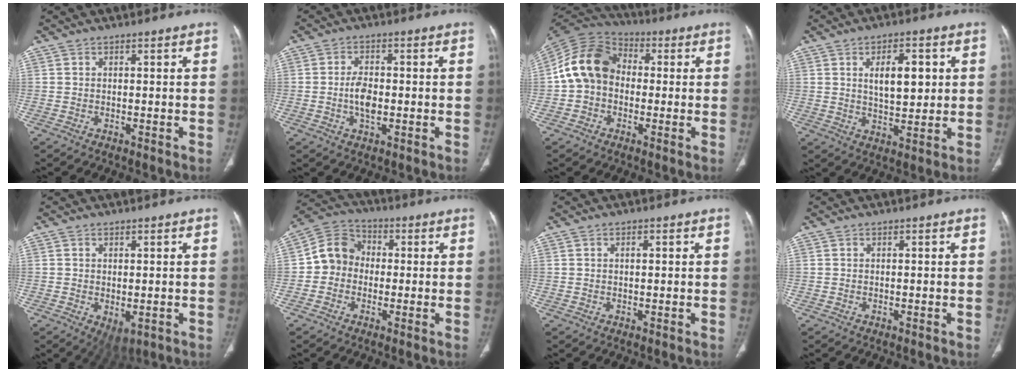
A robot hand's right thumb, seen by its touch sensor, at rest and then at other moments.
{"total": 4.8, "force": [-0.7, 2.6, 4.0], "torque": [-0.070, 0.004, -0.014]}
{"total": 12.5, "force": [-0.2, 10.0, 7.4], "torque": [-0.130, 0.035, -0.021]}
{"total": 8.5, "force": [2.3, 4.1, 7.1], "torque": [-0.090, -0.009, 0.042]}
{"total": 3.7, "force": [-0.9, 2.1, 2.9], "torque": [-0.039, -0.006, 0.002]}
{"total": 8.4, "force": [-0.7, 7.5, 3.7], "torque": [-0.047, 0.032, -0.029]}
{"total": 1.1, "force": [0.3, 0.4, 0.9], "torque": [-0.016, 0.004, 0.005]}
{"total": 0.0}